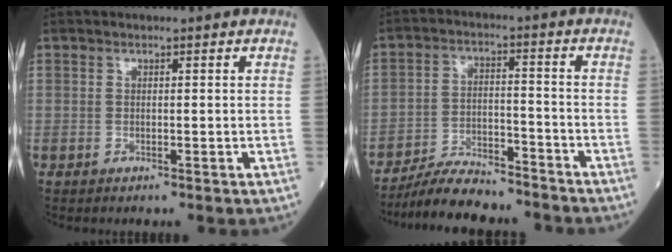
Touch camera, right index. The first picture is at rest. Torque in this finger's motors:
{"motor_torque": [0.29, -0.40, 0.06, 0.01]}